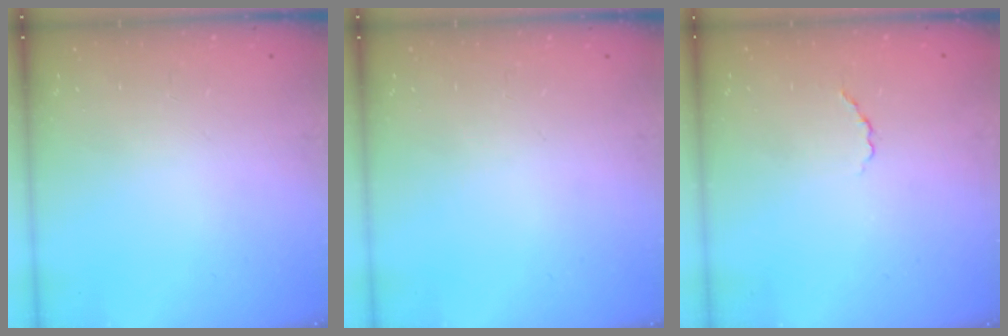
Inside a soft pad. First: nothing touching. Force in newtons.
{"total": 0.0}
{"total": 2.2, "press": 2.0, "slide": 0.8}